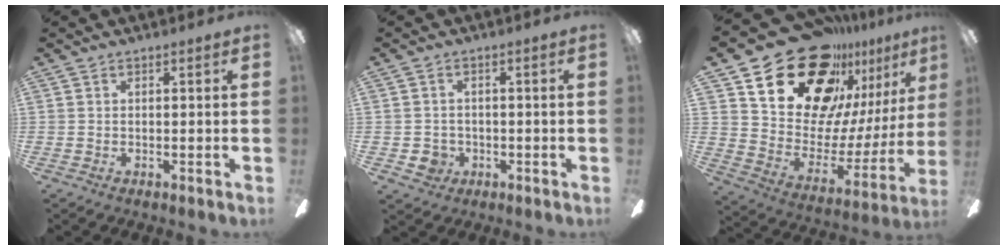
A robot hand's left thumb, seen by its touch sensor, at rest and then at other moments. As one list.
[{"total": 4.0, "force": [-1.0, 3.7, 1.1], "torque": [-0.028, 0.009, -0.017]}, {"total": 28.0, "force": [20.8, 14.8, 11.6], "torque": [-0.183, -0.132, 0.387]}]